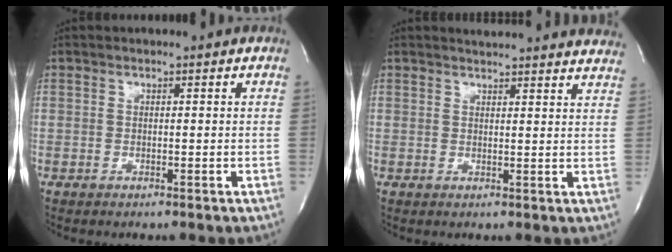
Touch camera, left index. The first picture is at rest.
{"total": 18.7, "force": [17.8, 1.8, 5.6], "torque": [-0.076, -0.054, 0.192]}